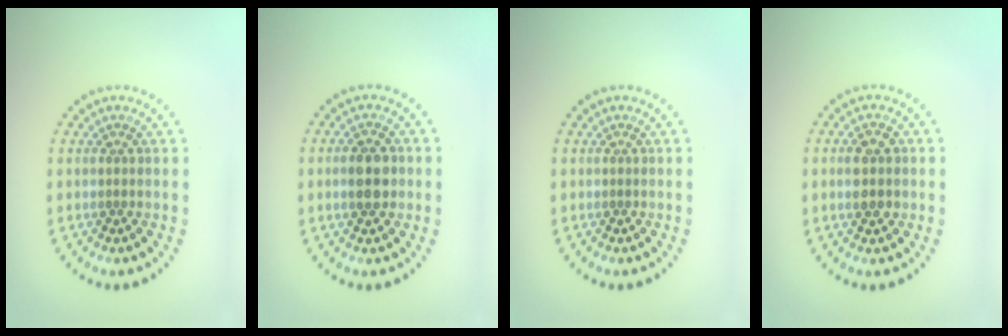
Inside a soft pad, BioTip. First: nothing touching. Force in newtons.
{"total": 3.1, "press": 3.1, "slide": 0.3}
{"total": 0.0}
{"total": 3.0, "press": 3.0, "slide": 0.0}